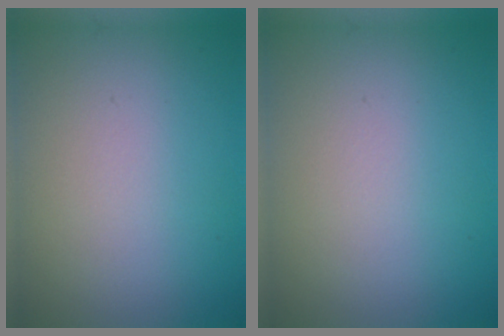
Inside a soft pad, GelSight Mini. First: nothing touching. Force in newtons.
{"total": 0.0}